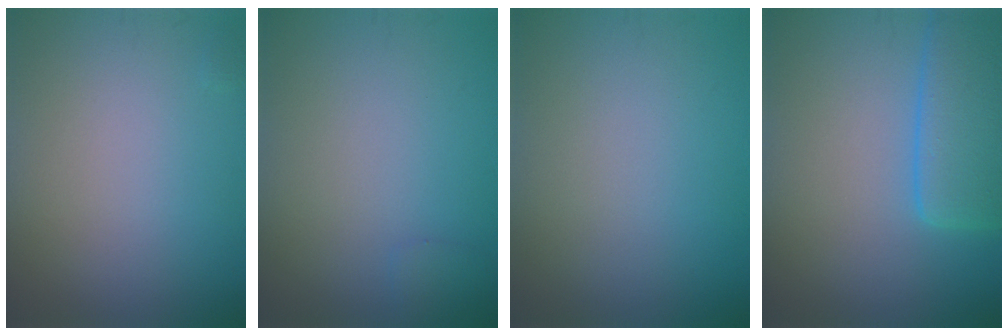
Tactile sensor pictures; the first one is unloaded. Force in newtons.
{"total": 0.7, "press": 0.7, "slide": 0.0}
{"total": 0.0}
{"total": 7.0, "press": 7.0, "slide": 0.4}